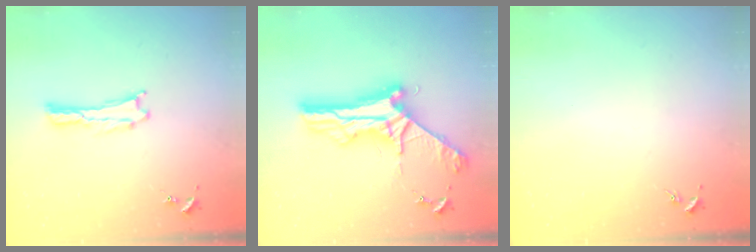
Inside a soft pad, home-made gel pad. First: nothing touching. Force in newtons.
{"total": 10.7, "press": 10.7, "slide": 0.9}
{"total": 0.0}